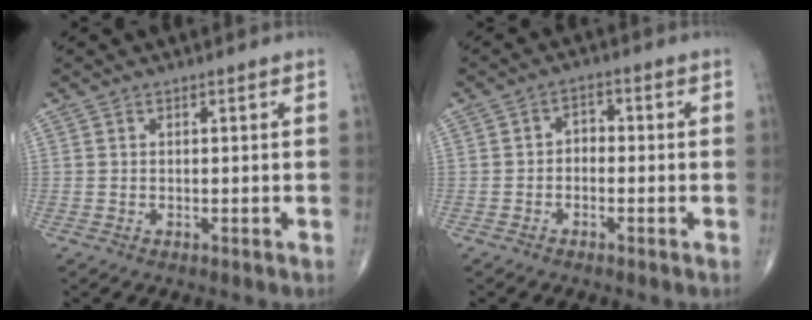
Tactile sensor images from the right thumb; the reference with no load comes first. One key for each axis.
{"total": 2.7, "fx": -0.7, "fy": 2.0, "fz": 1.7, "tx": -0.010, "ty": 0.021, "tz": -0.023}